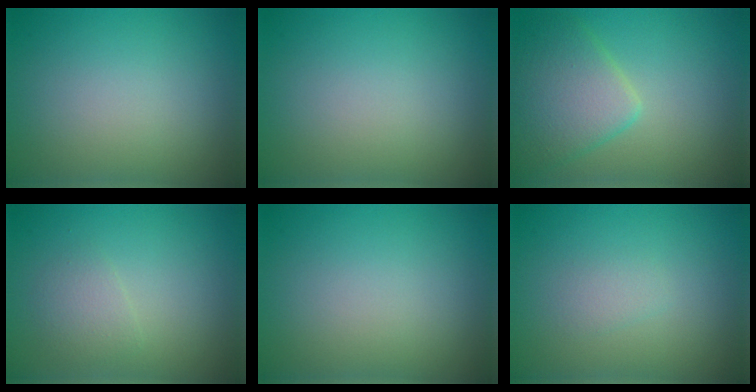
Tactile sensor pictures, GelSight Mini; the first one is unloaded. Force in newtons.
{"total": 0.0}
{"total": 5.3, "press": 5.3, "slide": 0.3}
{"total": 1.6, "press": 1.6, "slide": 0.1}
{"total": 0.0}
{"total": 0.9, "press": 0.9, "slide": 0.1}